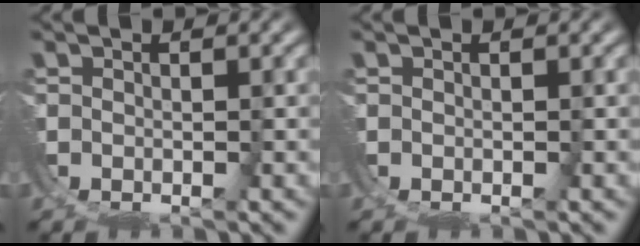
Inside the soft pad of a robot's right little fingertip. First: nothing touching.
{"total": 0.0}